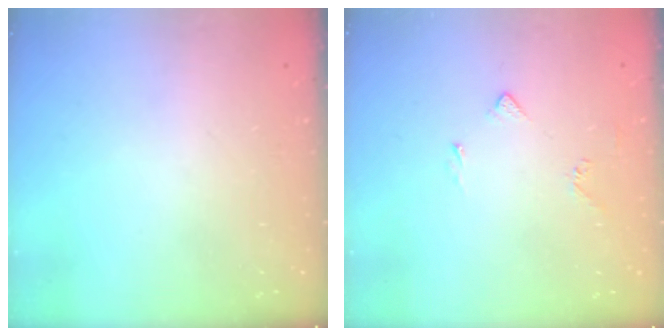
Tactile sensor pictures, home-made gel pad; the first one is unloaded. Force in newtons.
{"total": 3.6, "press": 3.6, "slide": 0.5}